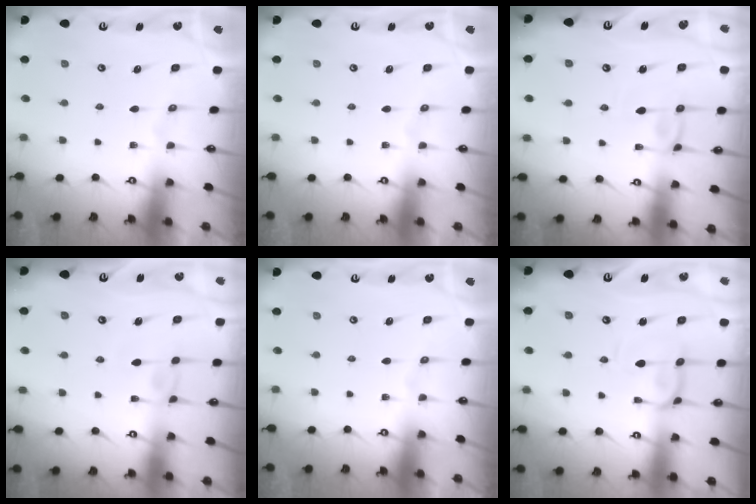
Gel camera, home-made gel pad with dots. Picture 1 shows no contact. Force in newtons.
{"total": 0.0}
{"total": 2.6, "press": 2.6, "slide": 0.2}
{"total": 3.4, "press": 3.4, "slide": 0.1}
{"total": 0.0}
{"total": 2.9, "press": 2.8, "slide": 0.8}